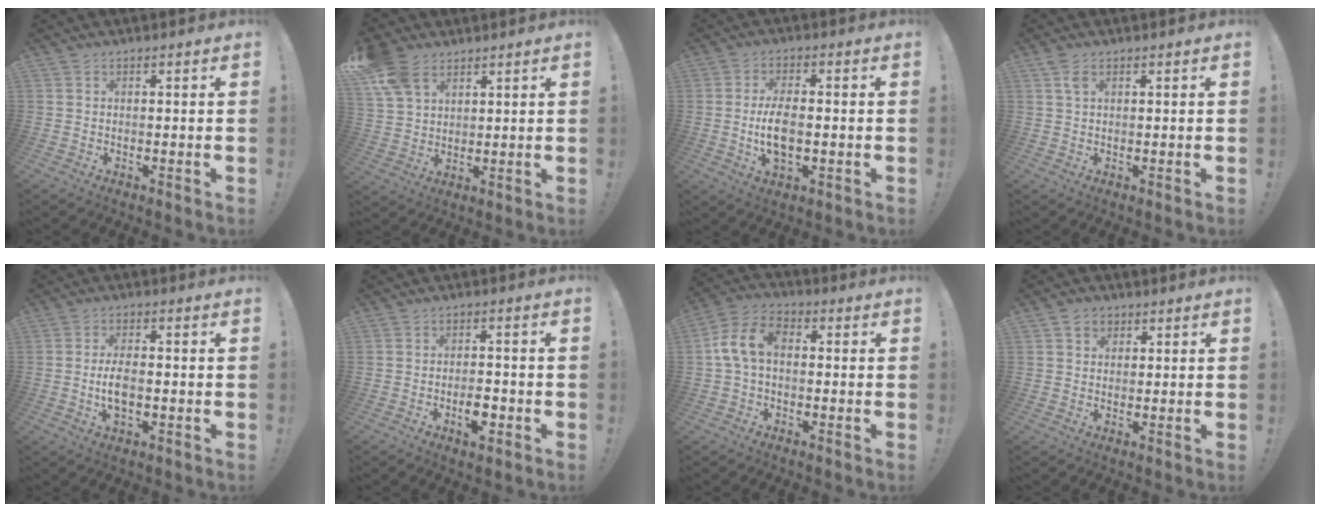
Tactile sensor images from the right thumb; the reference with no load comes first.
{"total": 9.7, "force": [5.8, 6.2, 4.8], "torque": [-0.092, -0.017, 0.120]}
{"total": 8.5, "force": [-1.1, 4.2, 7.3], "torque": [-0.127, -0.009, -0.022]}
{"total": 3.0, "force": [1.2, 1.3, 2.4], "torque": [-0.050, 0.003, 0.023]}
{"total": 5.9, "force": [-1.0, 2.8, 5.1], "torque": [-0.092, 0.000, -0.019]}
{"total": 5.5, "force": [-2.5, 2.5, 4.2], "torque": [-0.062, 0.007, -0.041]}
{"total": 9.8, "force": [0.5, 6.2, 7.6], "torque": [-0.157, 0.011, 0.011]}
{"total": 3.6, "force": [1.7, 2.9, 1.1], "torque": [-0.016, -0.002, 0.032]}